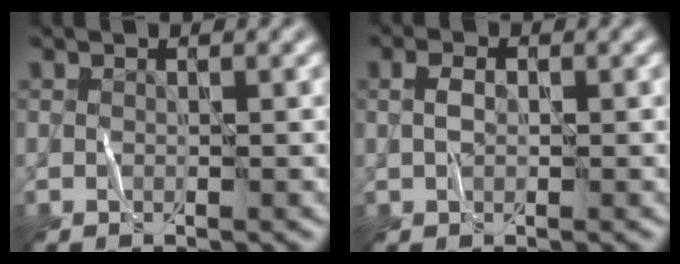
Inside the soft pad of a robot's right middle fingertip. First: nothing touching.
{"total": 1.4, "force": [0.0, 1.0, 1.0], "torque": [-0.024, 0.003, -0.001]}